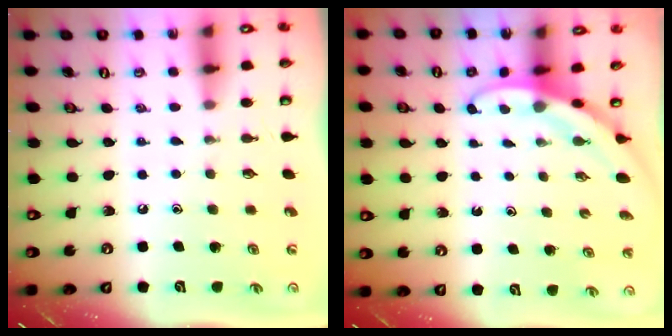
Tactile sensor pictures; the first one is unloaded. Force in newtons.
{"total": 3.1, "press": 3.1, "slide": 0.1}